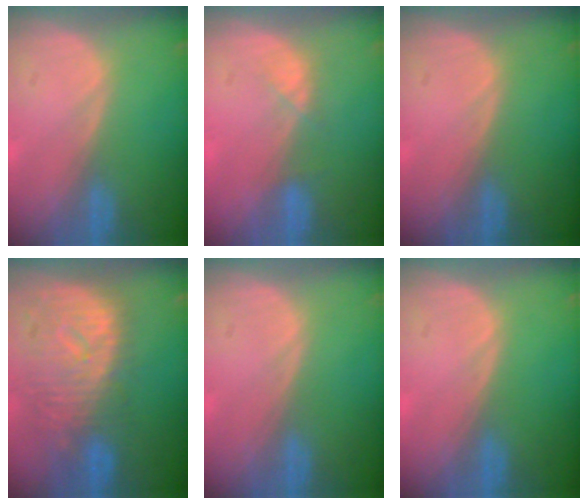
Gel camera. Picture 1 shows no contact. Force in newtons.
{"total": 1.9, "press": 1.7, "slide": 0.9}
{"total": 0.0}
{"total": 10.8, "press": 9.7, "slide": 4.8}
{"total": 0.0}
{"total": 0.0}